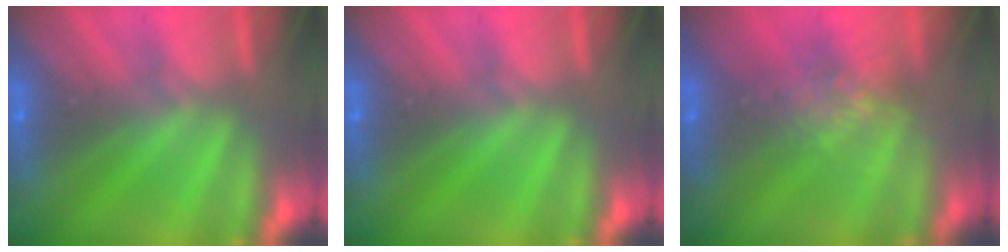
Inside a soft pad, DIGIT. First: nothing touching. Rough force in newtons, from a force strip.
{"total": 0.0}
{"total": 4.0}